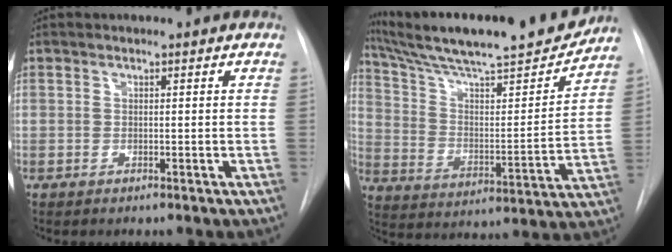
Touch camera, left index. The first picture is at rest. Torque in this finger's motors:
{"motor_torque": [-0.19, -1.25, 0.29, 0.08]}